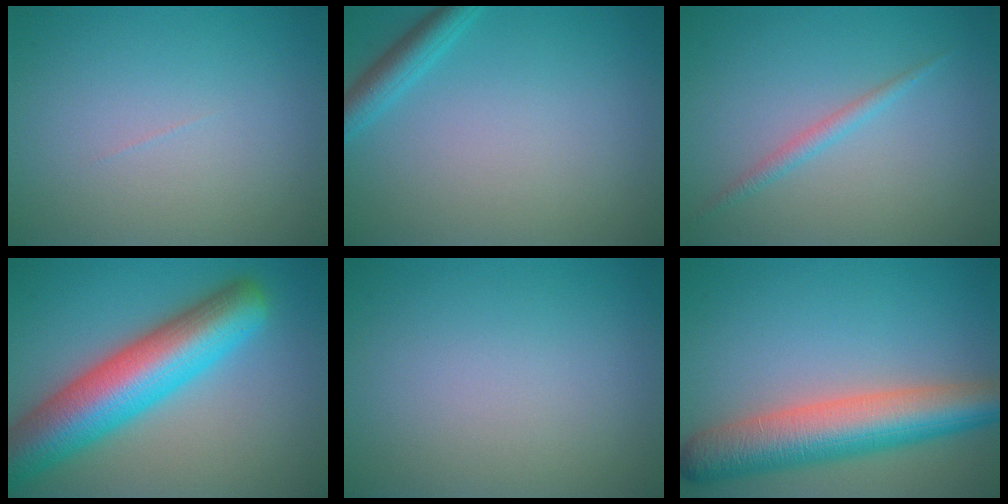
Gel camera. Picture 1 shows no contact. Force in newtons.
{"total": 2.4, "press": 2.4, "slide": 0.2}
{"total": 1.3, "press": 1.3, "slide": 0.0}
{"total": 10.8, "press": 10.8, "slide": 0.4}
{"total": 0.0}
{"total": 8.6, "press": 8.5, "slide": 0.6}